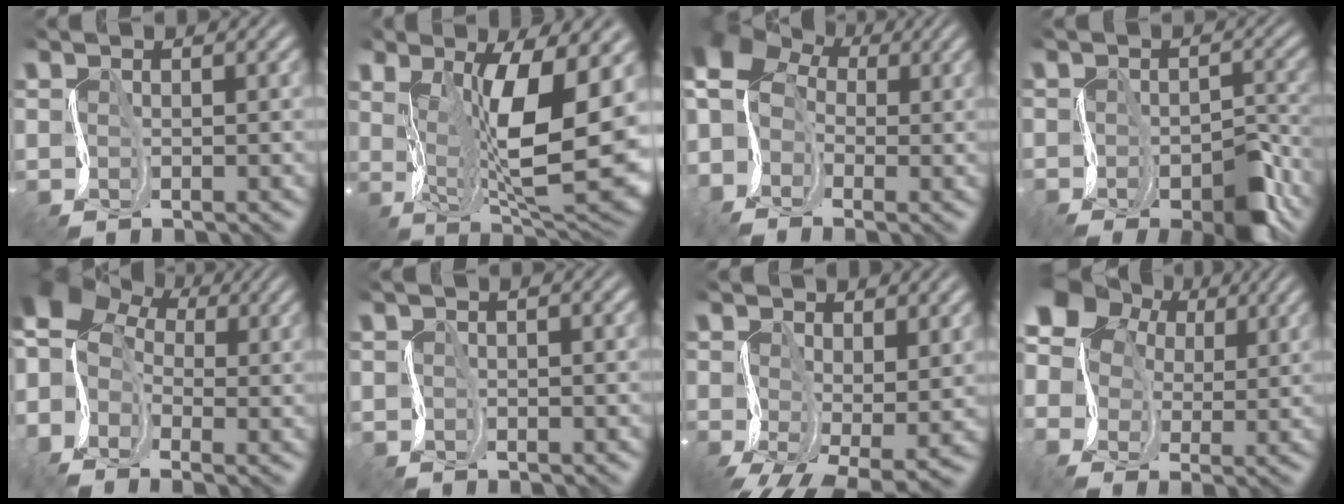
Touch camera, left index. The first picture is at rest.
{"total": 10.9, "force": [0.7, 3.7, 10.2], "torque": [-0.161, -0.010, 0.013]}
{"total": 9.1, "force": [-0.9, 6.8, 5.9], "torque": [-0.107, 0.024, -0.044]}
{"total": 5.1, "force": [-3.1, 2.1, 3.5], "torque": [-0.041, 0.006, -0.056]}
{"total": 9.9, "force": [0.6, 7.5, 6.5], "torque": [-0.127, 0.022, -0.002]}
{"total": 0.6, "force": [-0.5, 0.1, 0.4], "torque": [-0.004, 0.002, -0.012]}
{"total": 7.1, "force": [-1.6, 3.3, 6.1], "torque": [-0.109, -0.013, -0.024]}
{"total": 8.5, "force": [2.0, 6.9, 4.5], "torque": [-0.116, 0.018, 0.023]}